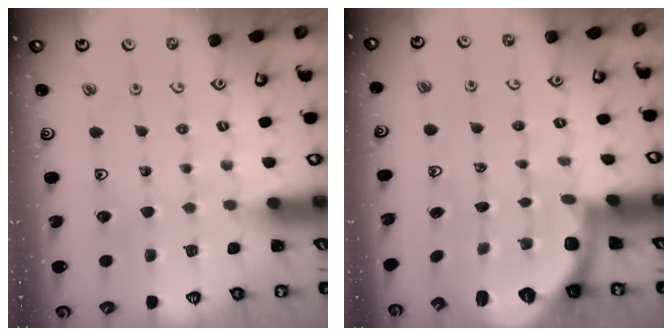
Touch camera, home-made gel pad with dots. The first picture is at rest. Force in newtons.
{"total": 1.8, "press": 1.8, "slide": 0.4}